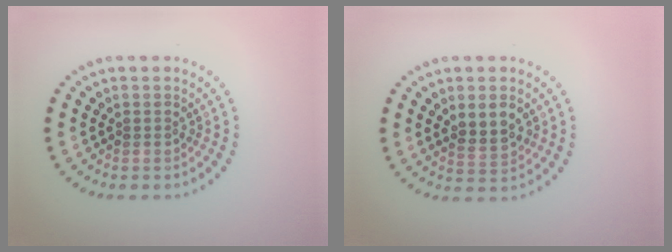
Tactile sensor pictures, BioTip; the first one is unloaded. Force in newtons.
{"total": 2.9, "press": 2.9, "slide": 0.7}